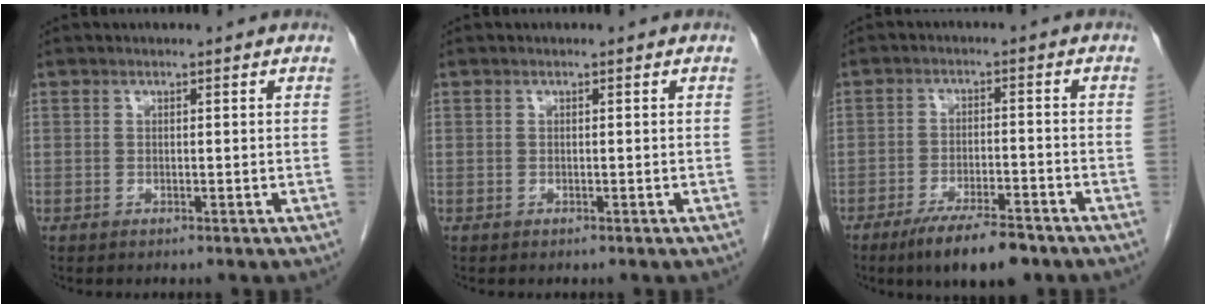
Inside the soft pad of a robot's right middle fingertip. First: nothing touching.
{"total": 0.0}
{"total": 9.1, "force": [-6.7, 1.9, 5.8], "torque": [-0.092, -0.012, -0.109]}